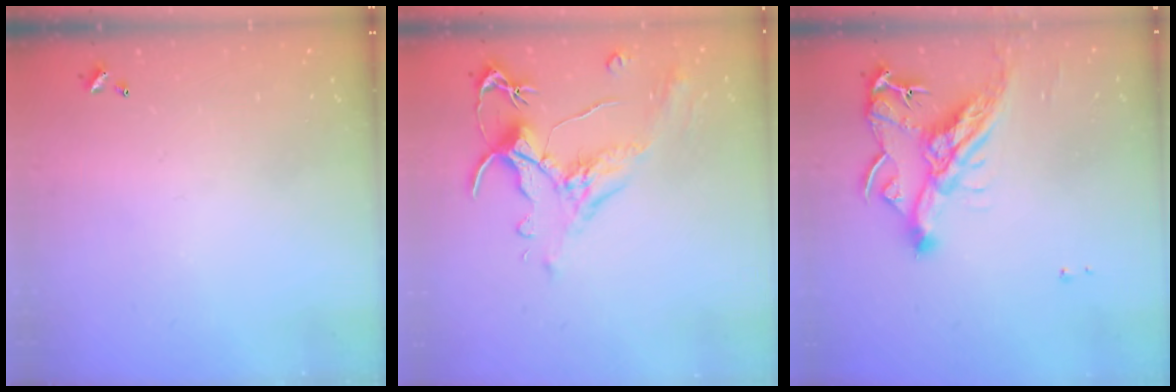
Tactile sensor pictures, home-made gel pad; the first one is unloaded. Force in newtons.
{"total": 1.6, "press": 1.1, "slide": 1.2}
{"total": 11.7, "press": 11.6, "slide": 1.6}